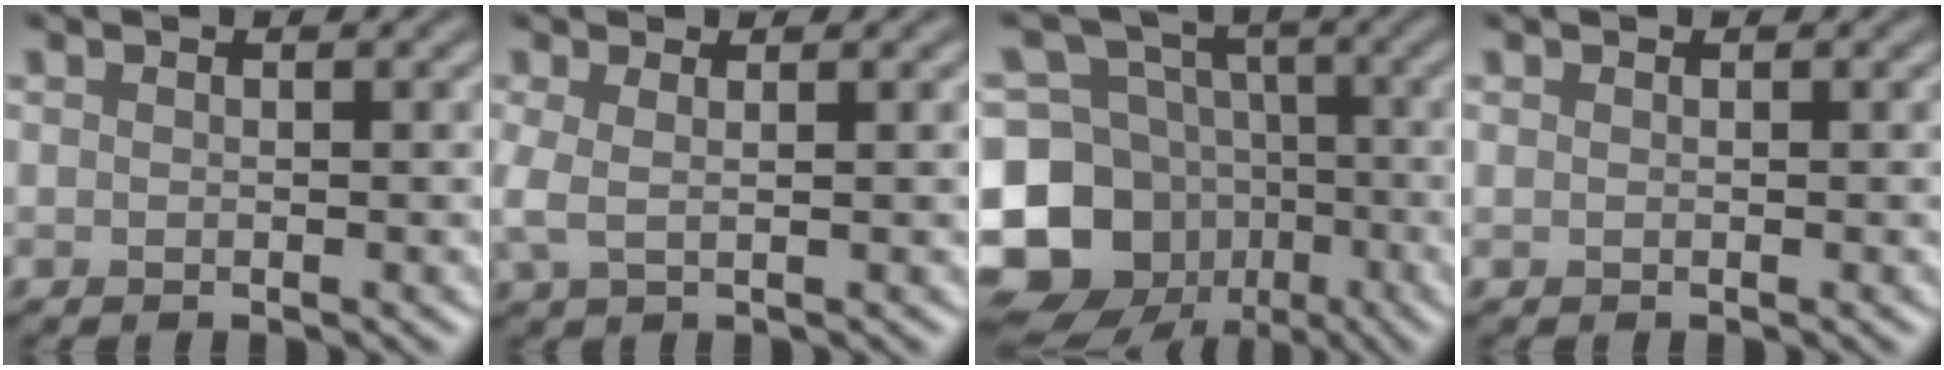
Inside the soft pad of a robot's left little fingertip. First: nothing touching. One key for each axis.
{"total": 2.1, "fx": 0.4, "fy": 0.6, "fz": 2.0, "tx": -0.044, "ty": 0.004, "tz": 0.004}
{"total": 13.5, "fx": -4.9, "fy": 11.3, "fz": 5.4, "tx": -0.124, "ty": -0.006, "tz": -0.101}
{"total": 0.0}